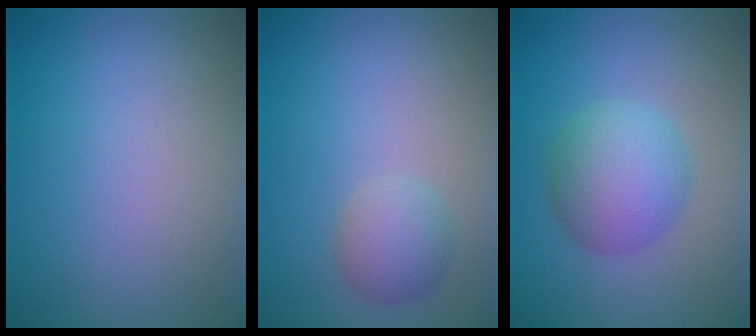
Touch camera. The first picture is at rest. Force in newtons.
{"total": 2.4, "press": 2.4, "slide": 0.0}
{"total": 4.8, "press": 4.8, "slide": 0.1}